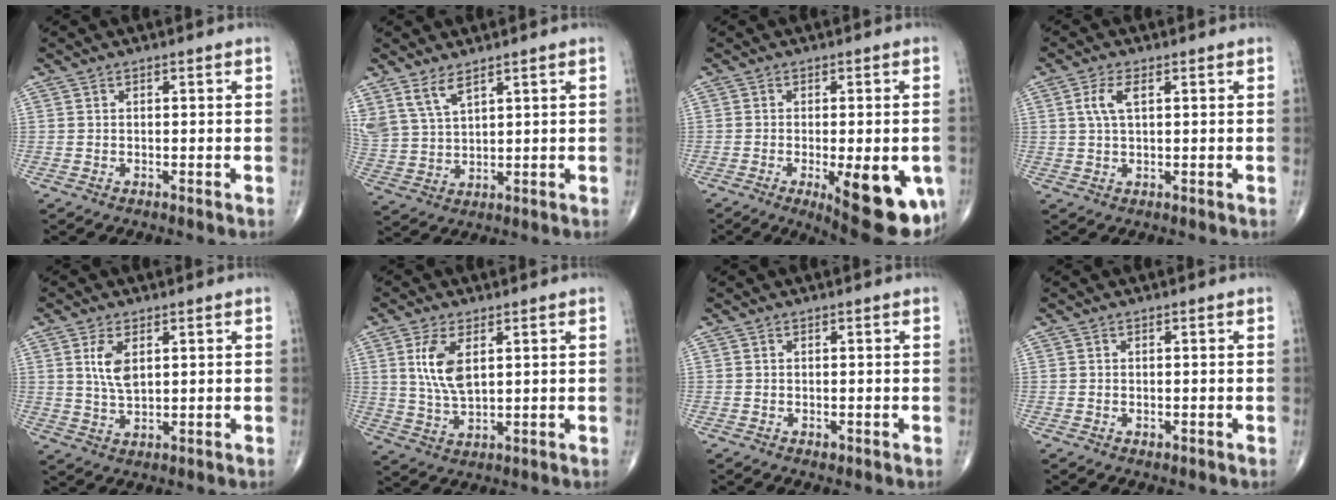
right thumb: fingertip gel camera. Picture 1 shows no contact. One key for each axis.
{"total": 6.5, "fx": 4.5, "fy": 2.5, "fz": 3.9, "tx": -0.078, "ty": -0.018, "tz": 0.103}
{"total": 16.4, "fx": -5.5, "fy": 5.6, "fz": 14.4, "tx": -0.137, "ty": -0.012, "tz": -0.059}
{"total": 4.1, "fx": 1.2, "fy": 1.8, "fz": 3.5, "tx": -0.081, "ty": 0.007, "tz": 0.025}
{"total": 5.5, "fx": 1.8, "fy": 2.7, "fz": 4.5, "tx": -0.086, "ty": -0.010, "tz": 0.041}
{"total": 8.0, "fx": 2.4, "fy": 3.8, "fz": 6.6, "tx": -0.131, "ty": -0.011, "tz": 0.054}
{"total": 0.7, "fx": -0.3, "fy": 0.4, "fz": 0.5, "tx": -0.005, "ty": -0.001, "tz": -0.003}
{"total": 0.6, "fx": -0.1, "fy": 0.4, "fz": 0.4, "tx": -0.005, "ty": -0.001, "tz": -0.001}